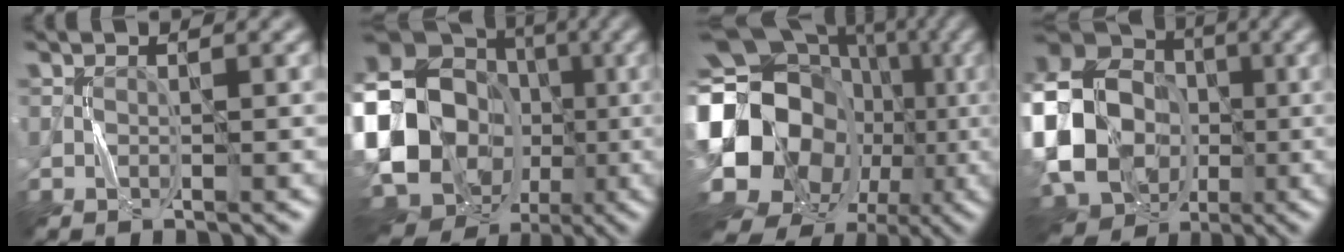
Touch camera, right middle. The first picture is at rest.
{"total": 24.8, "force": [-5.2, 21.4, 11.3], "torque": [-0.223, 0.023, -0.143]}
{"total": 21.7, "force": [-3.8, 18.4, 10.9], "torque": [-0.205, -0.009, -0.092]}
{"total": 22.3, "force": [-4.0, 19.1, 10.8], "torque": [-0.239, -0.002, -0.117]}